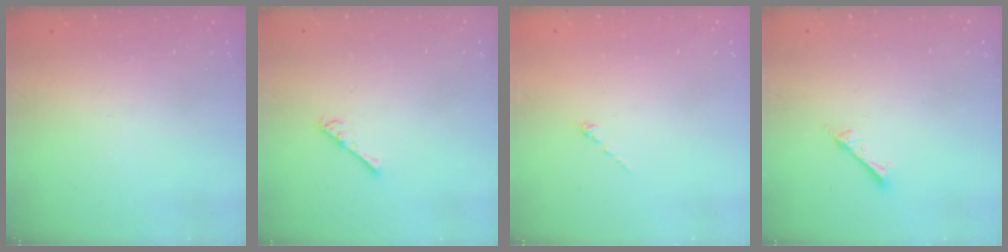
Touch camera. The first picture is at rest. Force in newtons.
{"total": 2.6, "press": 2.6, "slide": 0.5}
{"total": 0.0}
{"total": 2.2, "press": 2.2, "slide": 0.3}